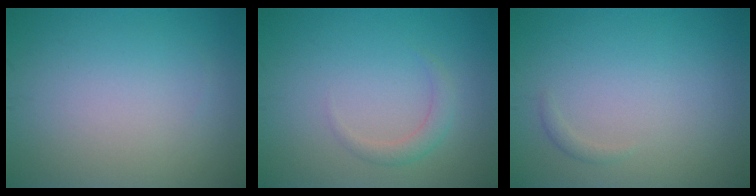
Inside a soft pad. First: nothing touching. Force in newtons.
{"total": 1.6, "press": 1.6, "slide": 0.1}
{"total": 0.6, "press": 0.6, "slide": 0.0}